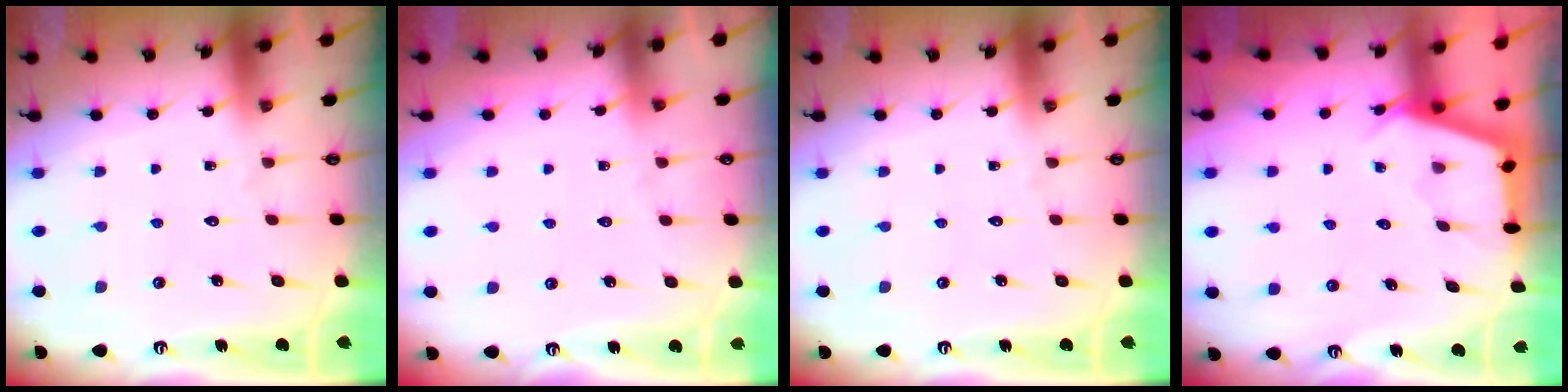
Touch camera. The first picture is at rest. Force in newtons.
{"total": 2.6, "press": 2.6, "slide": 0.4}
{"total": 0.0}
{"total": 2.7, "press": 2.7, "slide": 0.3}